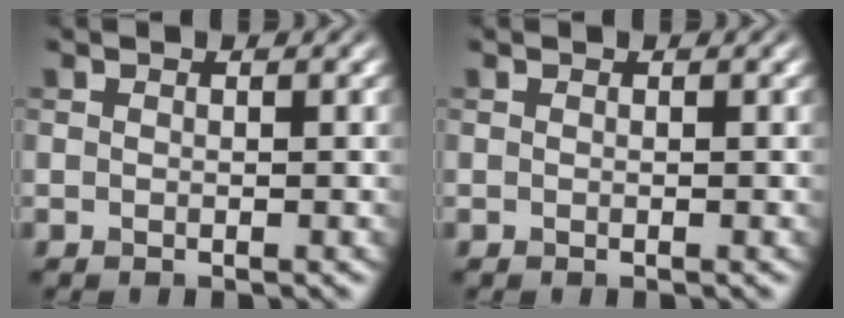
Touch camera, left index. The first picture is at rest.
{"total": 0.0}